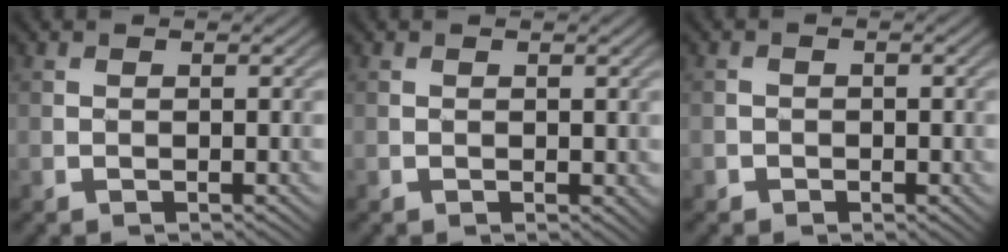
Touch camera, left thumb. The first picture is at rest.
{"total": 0.5, "force": [0.1, 0.4, 0.3], "torque": [-0.001, -0.003, 0.002]}
{"total": 1.4, "force": [-0.6, 1.3, 0.3], "torque": [0.003, -0.003, -0.009]}